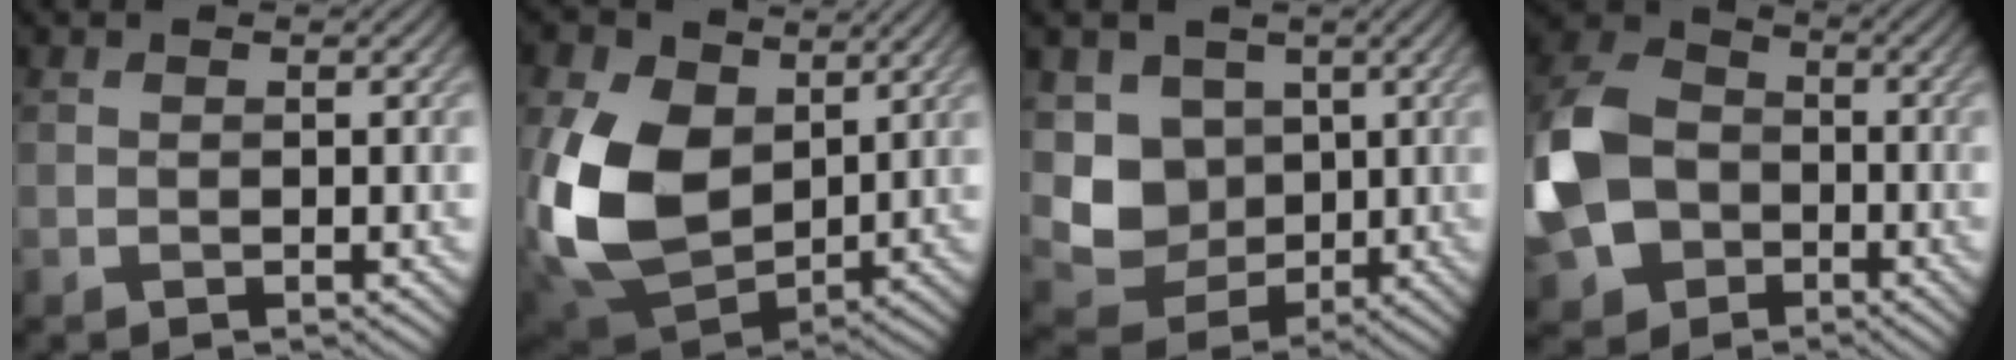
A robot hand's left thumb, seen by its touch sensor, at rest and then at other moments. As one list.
[{"total": 14.0, "force": [2.0, 10.0, 9.6], "torque": [-0.246, 0.000, 0.030]}, {"total": 8.1, "force": [0.5, 7.1, 3.9], "torque": [-0.104, -0.023, 0.005]}, {"total": 13.9, "force": [-3.3, 10.6, 8.4], "torque": [-0.228, -0.026, -0.073]}]